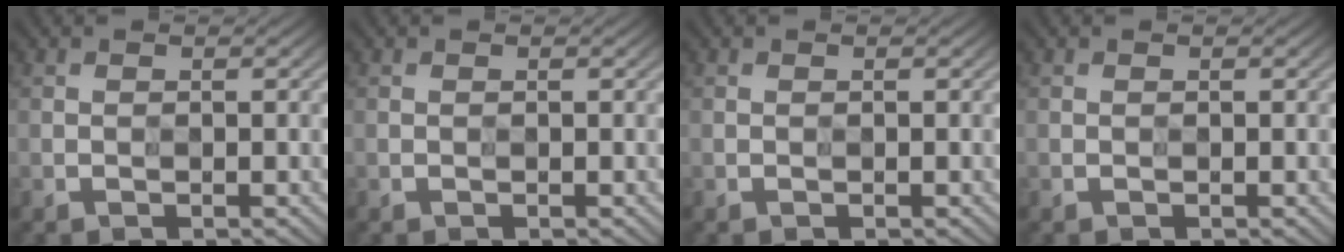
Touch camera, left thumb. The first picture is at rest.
{"total": 0.0}
{"total": 0.0}
{"total": 0.0}